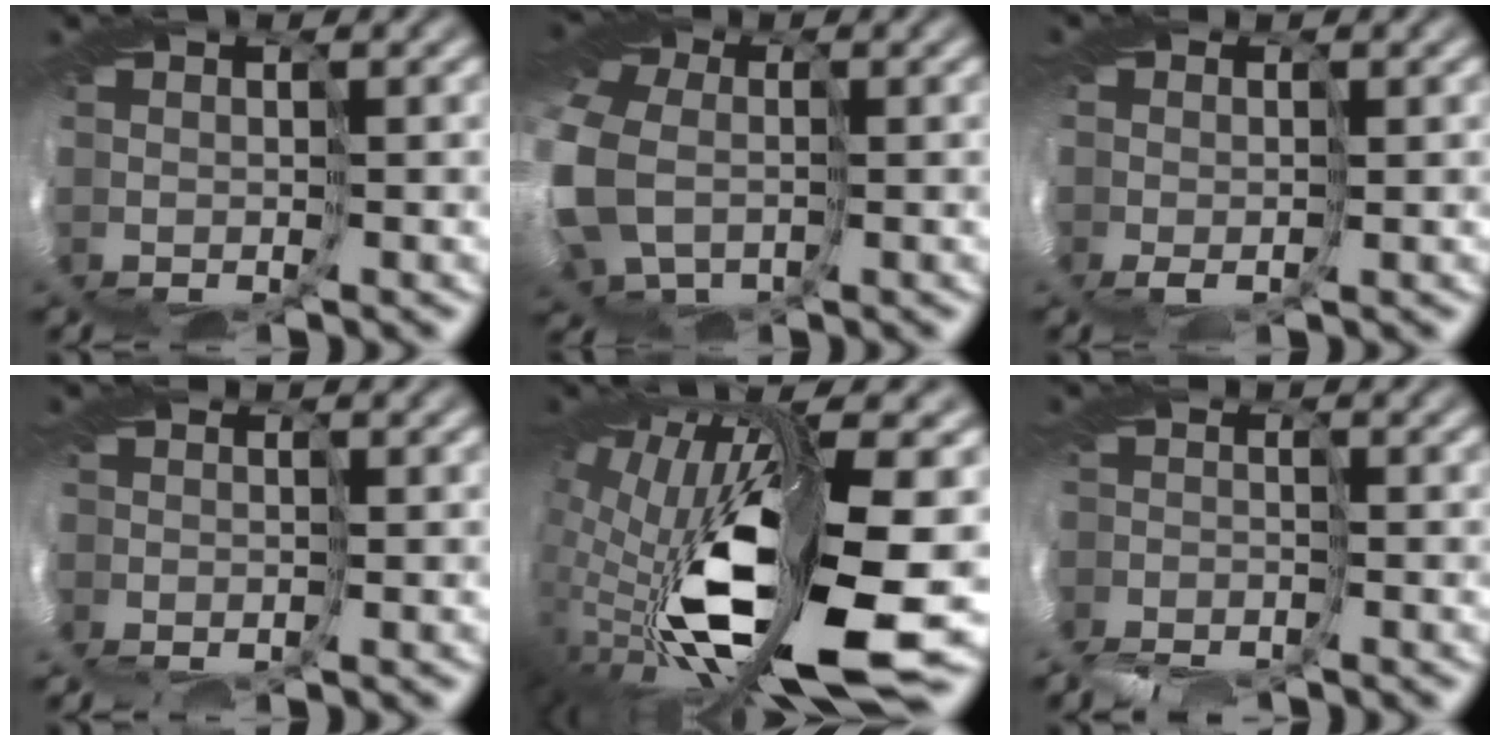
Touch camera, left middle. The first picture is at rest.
{"total": 13.2, "force": [-1.4, 10.9, 7.3], "torque": [-0.208, -0.027, -0.034]}
{"total": 4.0, "force": [-0.4, 3.2, 2.4], "torque": [-0.057, -0.010, 0.003]}
{"total": 4.9, "force": [-2.0, 3.6, 2.8], "torque": [-0.058, -0.006, -0.024]}
{"total": 14.7, "force": [-1.7, 5.2, 13.6], "torque": [-0.278, -0.040, -0.012]}
{"total": 5.8, "force": [-5.0, 2.6, 1.2], "torque": [-0.035, -0.021, -0.069]}